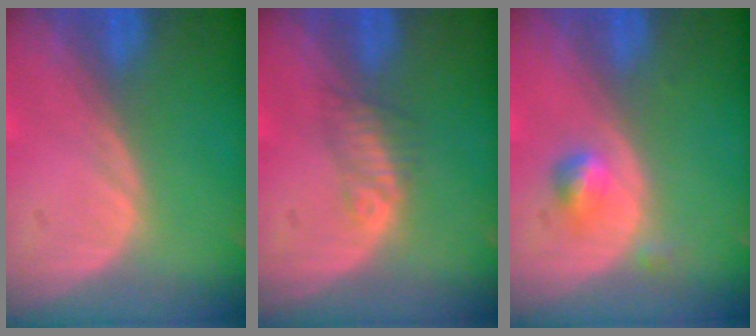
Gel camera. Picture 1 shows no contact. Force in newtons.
{"total": 2.3, "press": 2.1, "slide": 0.8}
{"total": 2.4, "press": 2.4, "slide": 0.2}